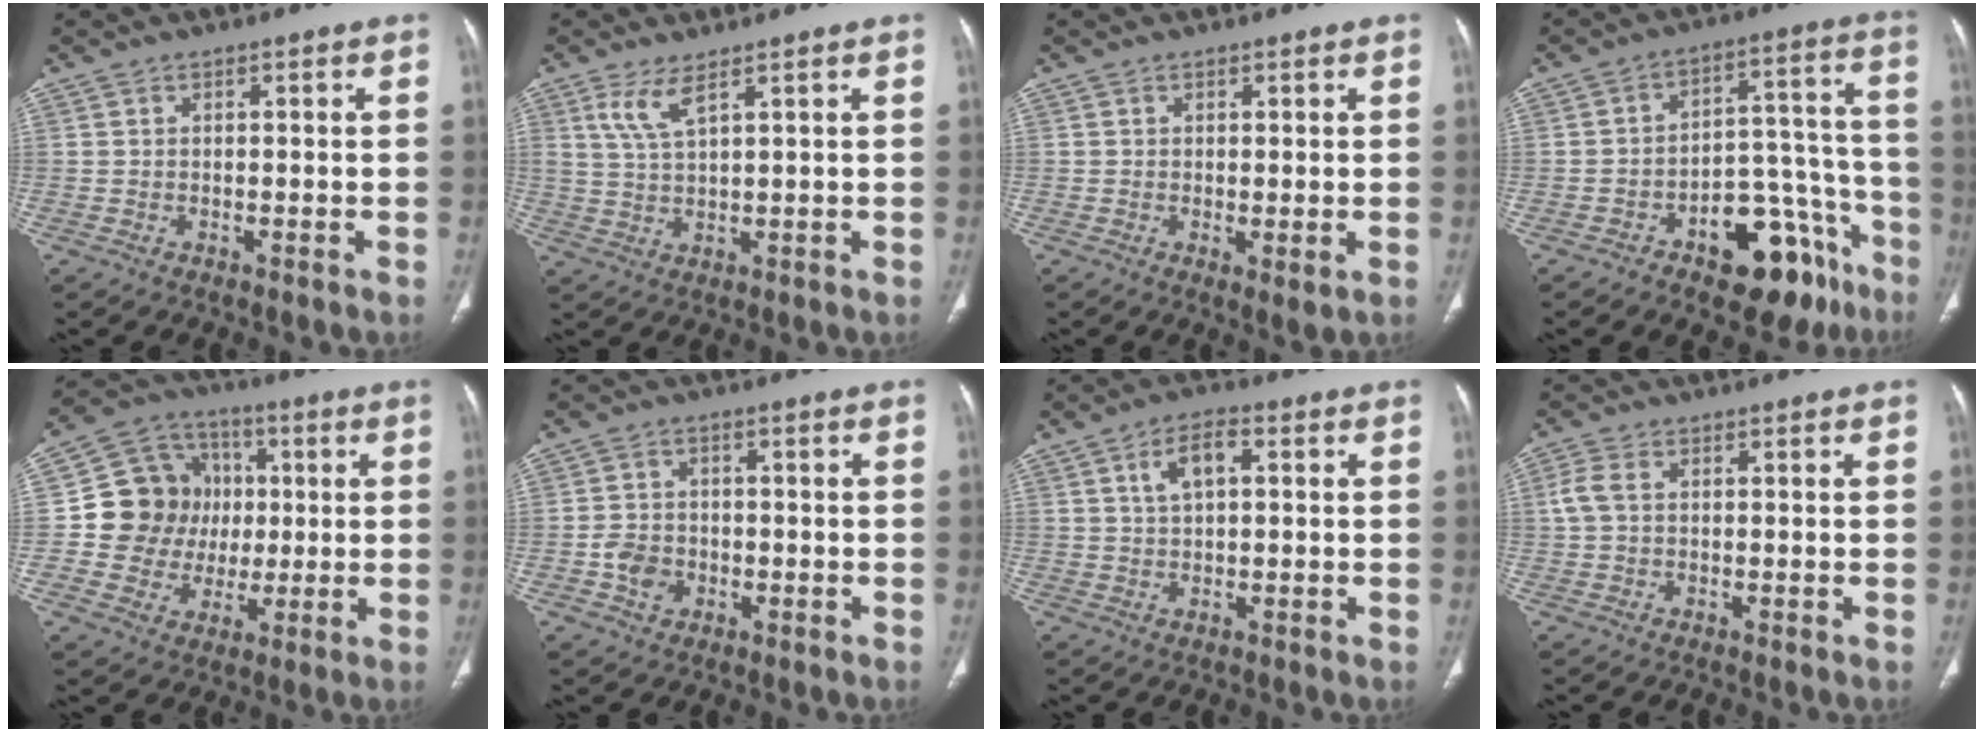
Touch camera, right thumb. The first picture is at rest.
{"total": 4.8, "force": [2.8, 1.1, 3.7], "torque": [-0.085, -0.014, 0.067]}
{"total": 2.0, "force": [-0.1, 0.6, 2.0], "torque": [-0.033, -0.011, -0.002]}
{"total": 17.7, "force": [-10.3, 8.9, 11.3], "torque": [-0.093, 0.095, -0.142]}
{"total": 14.7, "force": [0.8, 13.4, 6.1], "torque": [-0.066, 0.023, 0.020]}
{"total": 4.7, "force": [-1.4, 3.8, 2.4], "torque": [-0.027, 0.012, -0.026]}
{"total": 5.4, "force": [1.5, 2.6, 4.4], "torque": [-0.078, 0.008, 0.023]}
{"total": 3.2, "force": [0.3, 2.1, 2.4], "torque": [-0.064, 0.008, 0.003]}